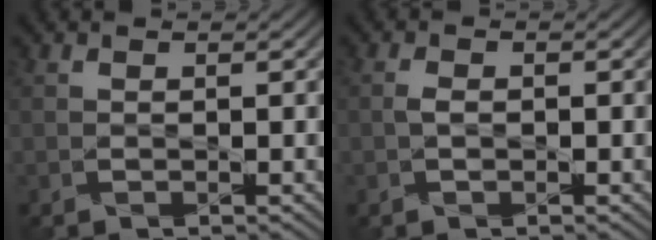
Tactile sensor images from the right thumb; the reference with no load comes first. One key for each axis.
{"total": 1.2, "fx": -0.2, "fy": 0.8, "fz": 0.9, "tx": -0.021, "ty": 0.001, "tz": -0.004}